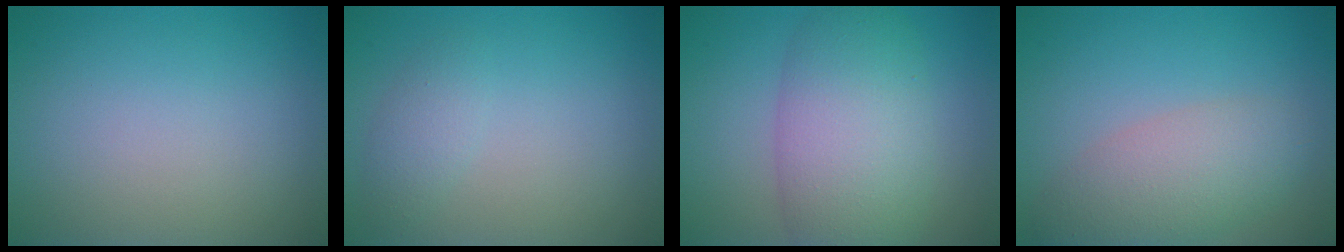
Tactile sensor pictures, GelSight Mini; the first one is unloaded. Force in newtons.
{"total": 1.6, "press": 1.6, "slide": 0.1}
{"total": 7.8, "press": 7.8, "slide": 0.3}
{"total": 4.7, "press": 4.7, "slide": 0.3}